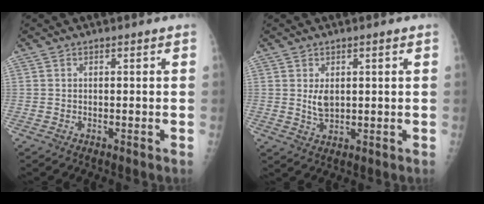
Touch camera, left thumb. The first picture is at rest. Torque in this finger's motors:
{"motor_torque": [0.65, 0.70, 0.47, -0.03, 0.00]}